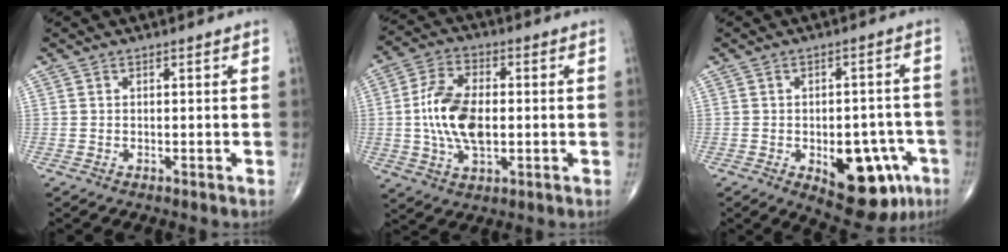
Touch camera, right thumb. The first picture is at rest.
{"total": 12.7, "force": [-0.4, 7.0, 10.6], "torque": [-0.203, 0.006, -0.007]}
{"total": 14.7, "force": [-5.7, 7.6, 11.3], "torque": [-0.111, 0.024, -0.063]}